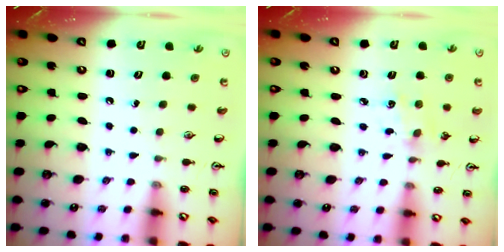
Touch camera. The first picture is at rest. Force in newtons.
{"total": 1.8, "press": 1.8, "slide": 0.3}